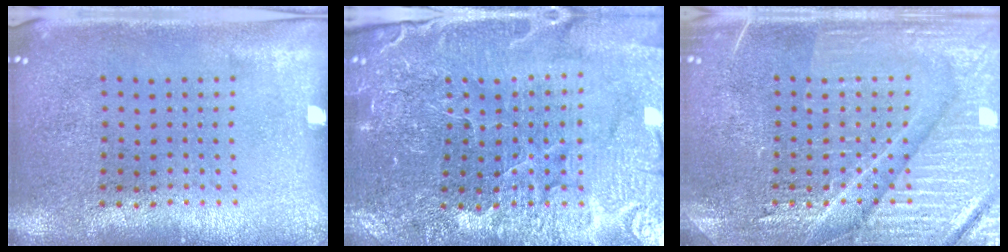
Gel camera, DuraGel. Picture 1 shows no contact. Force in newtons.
{"total": 3.9, "press": 3.8, "slide": 0.6}
{"total": 4.3, "press": 4.2, "slide": 0.6}